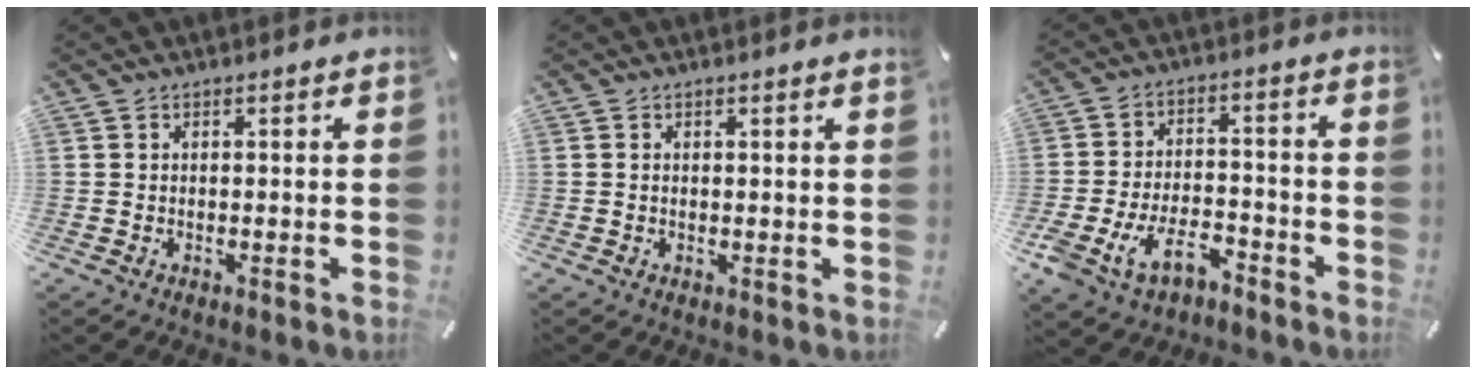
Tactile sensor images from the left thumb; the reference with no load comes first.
{"total": 0.6, "force": [0.3, 0.0, 0.6], "torque": [-0.010, -0.001, 0.005]}
{"total": 11.5, "force": [-6.3, 6.6, 7.1], "torque": [-0.141, 0.033, -0.112]}